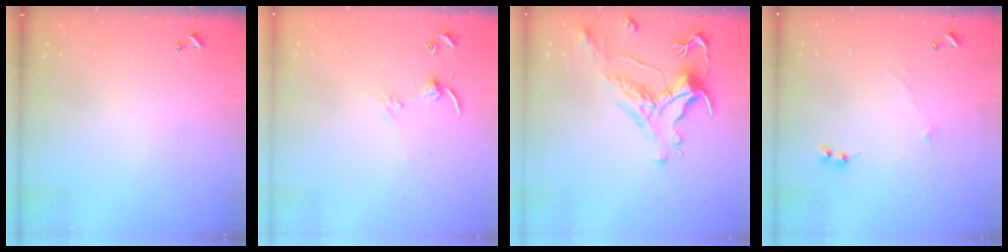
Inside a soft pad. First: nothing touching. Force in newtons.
{"total": 4.6, "press": 4.6, "slide": 0.4}
{"total": 1.4, "press": 0.2, "slide": 1.4}
{"total": 0.0}